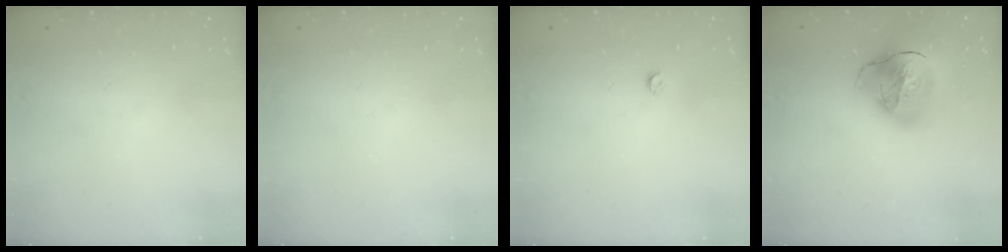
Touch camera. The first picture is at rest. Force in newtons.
{"total": 0.0}
{"total": 2.9, "press": 2.8, "slide": 0.5}
{"total": 20.3, "press": 20.2, "slide": 2.2}